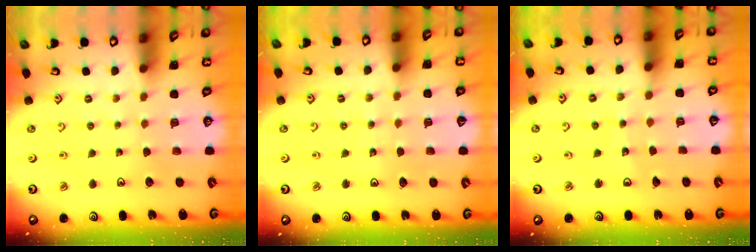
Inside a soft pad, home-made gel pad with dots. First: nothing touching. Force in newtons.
{"total": 4.2, "press": 4.2, "slide": 0.5}
{"total": 4.8, "press": 4.7, "slide": 0.6}